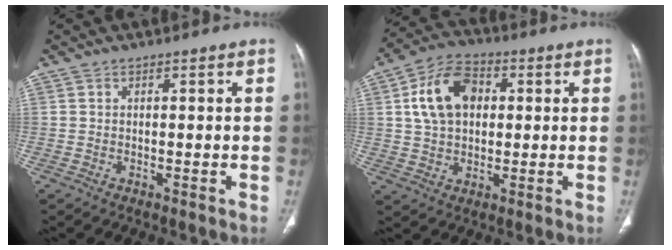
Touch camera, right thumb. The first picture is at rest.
{"total": 12.3, "force": [2.5, 8.4, 8.6], "torque": [-0.137, 0.013, 0.040]}